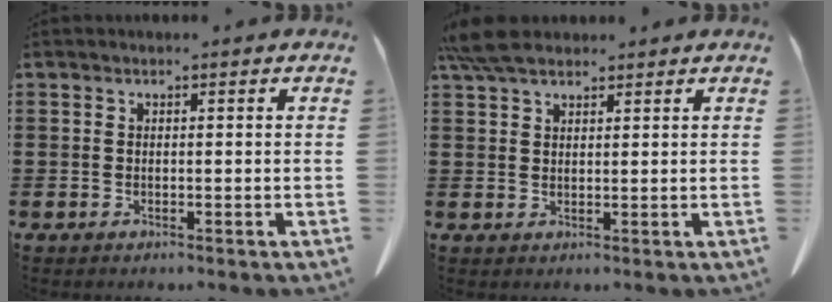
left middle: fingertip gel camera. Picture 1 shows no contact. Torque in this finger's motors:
{"motor_torque": [1.36, 0.78, 0.26, 0.09]}